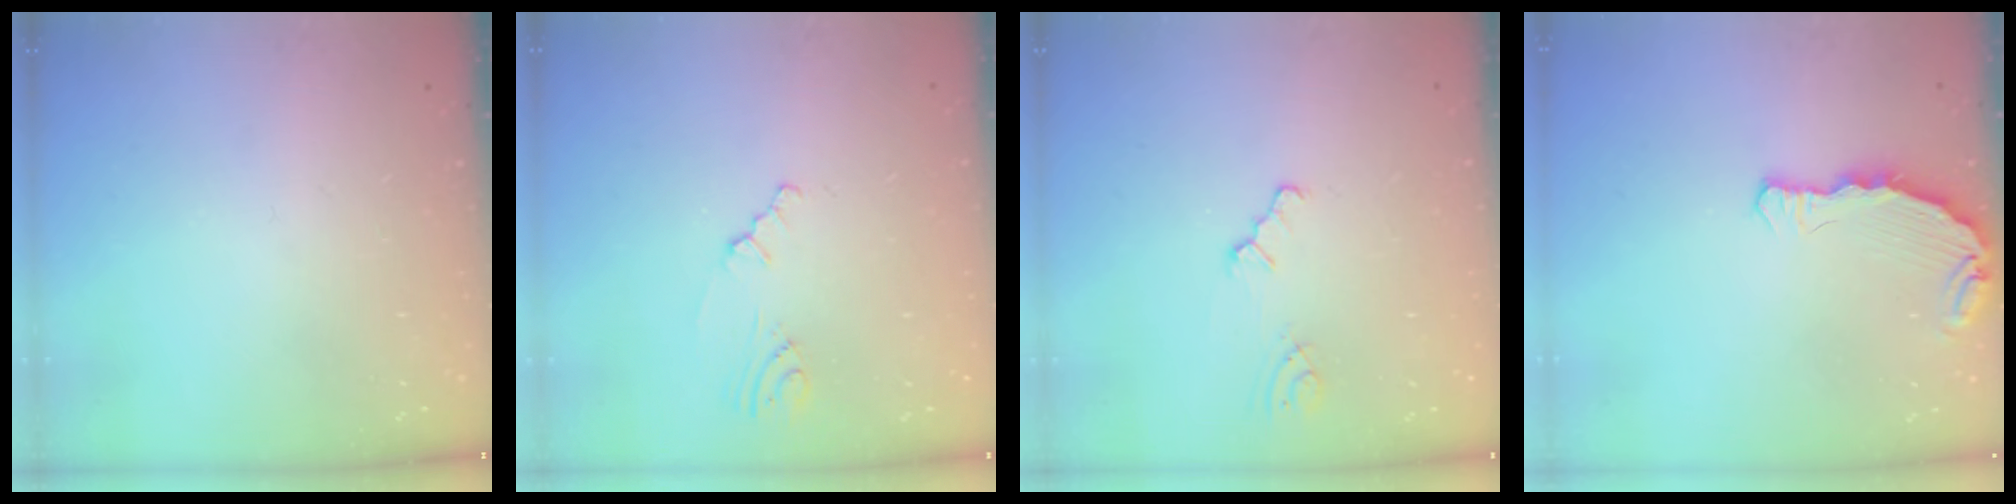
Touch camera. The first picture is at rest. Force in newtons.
{"total": 1.1, "press": 1.1, "slide": 0.4}
{"total": 1.2, "press": 1.1, "slide": 0.2}
{"total": 8.0, "press": 6.4, "slide": 4.8}